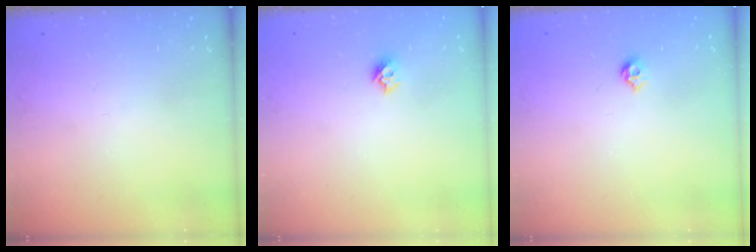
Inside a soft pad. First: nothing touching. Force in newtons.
{"total": 5.7, "press": 5.7, "slide": 0.5}
{"total": 5.0, "press": 4.9, "slide": 0.8}